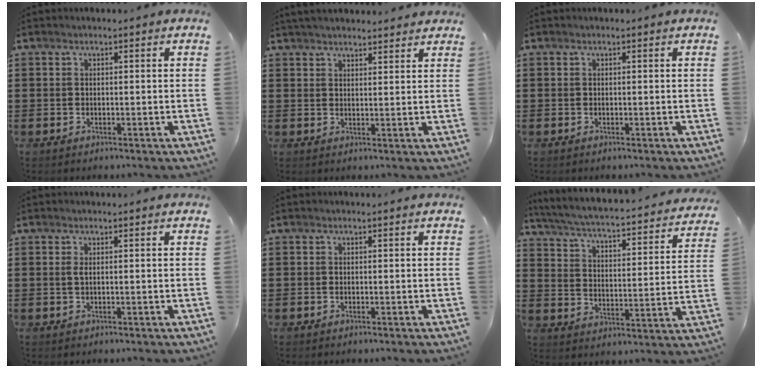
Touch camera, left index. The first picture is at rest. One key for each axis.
{"total": 2.9, "fx": 2.9, "fy": 0.1, "fz": 0.3, "tx": -0.013, "ty": -0.002, "tz": 0.056}
{"total": 0.0}
{"total": 1.0, "fx": 0.1, "fy": 0.1, "fz": 1.0, "tx": -0.027, "ty": -0.003, "tz": 0.000}
{"total": 0.0}
{"total": 3.6, "fx": 3.3, "fy": -0.5, "fz": 1.5, "tx": -0.049, "ty": -0.036, "tz": 0.044}